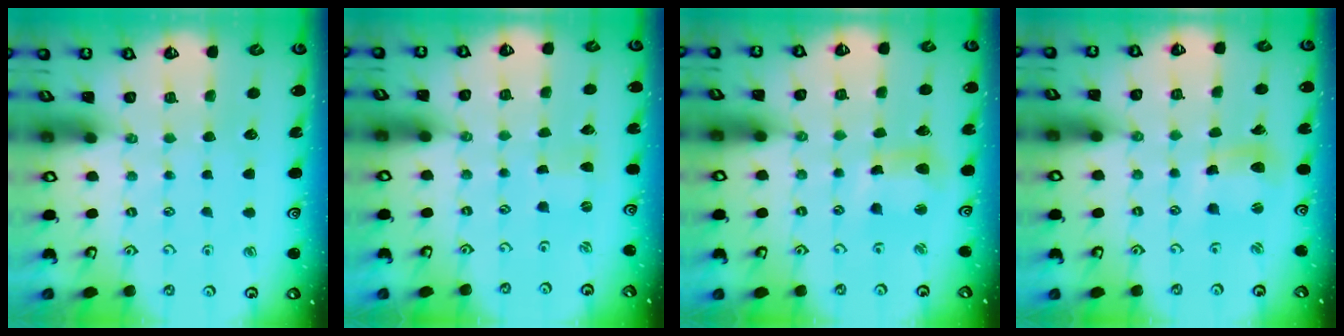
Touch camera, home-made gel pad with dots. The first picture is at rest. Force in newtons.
{"total": 0.0}
{"total": 7.8, "press": 7.7, "slide": 1.3}
{"total": 8.1, "press": 8.0, "slide": 1.0}